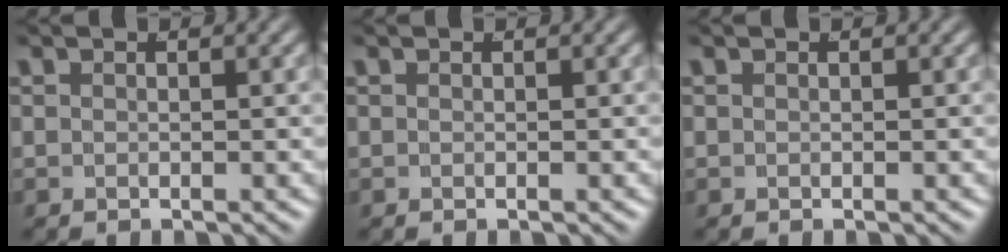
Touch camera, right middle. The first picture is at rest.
{"total": 0.0}
{"total": 0.0}